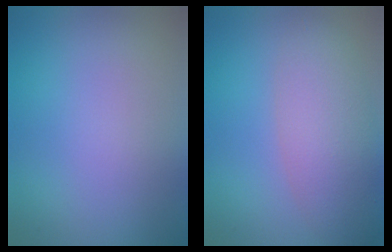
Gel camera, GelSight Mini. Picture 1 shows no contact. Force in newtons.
{"total": 5.4, "press": 5.4, "slide": 0.3}